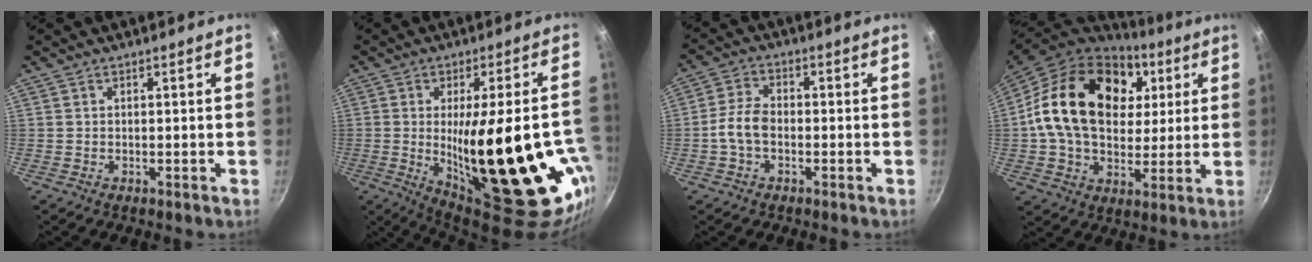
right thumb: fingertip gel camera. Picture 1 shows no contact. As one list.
[{"total": 30.3, "force": [-5.3, 10.3, 28.0], "torque": [-0.379, -0.014, -0.046]}, {"total": 5.4, "force": [-1.4, 3.3, 4.0], "torque": [-0.079, 0.026, -0.036]}, {"total": 24.2, "force": [6.2, 17.2, 15.8], "torque": [-0.257, 0.002, 0.100]}]